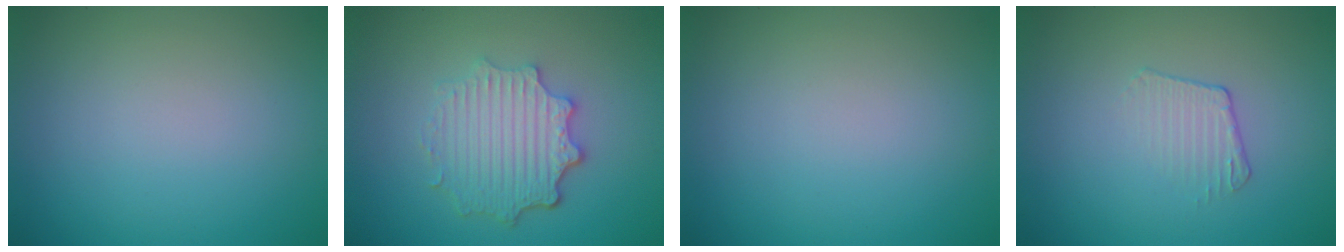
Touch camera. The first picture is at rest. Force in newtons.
{"total": 4.7, "press": 3.7, "slide": 2.9}
{"total": 0.0}
{"total": 1.5, "press": 0.7, "slide": 1.4}